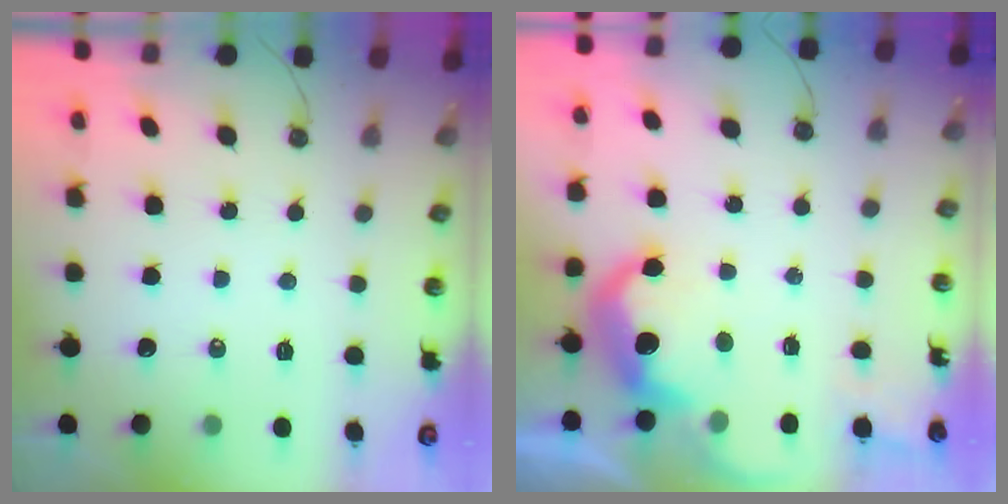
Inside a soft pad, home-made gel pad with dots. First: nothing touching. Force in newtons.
{"total": 9.7, "press": 9.7, "slide": 0.9}